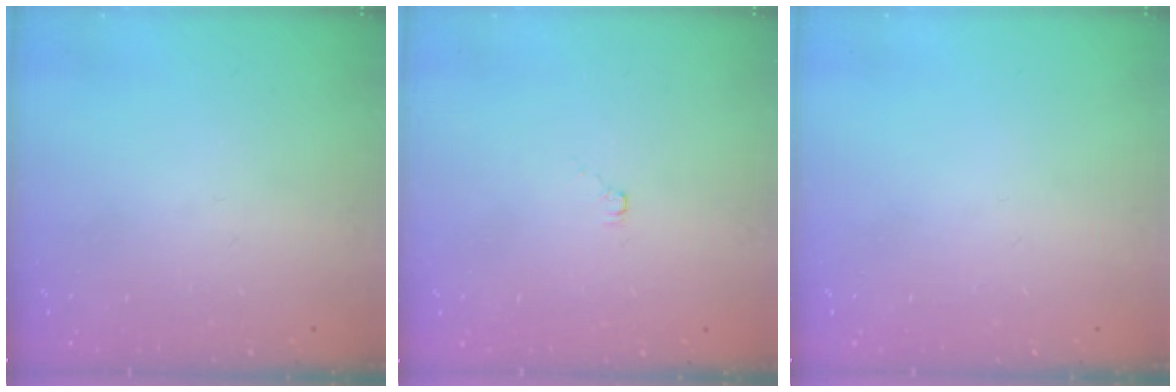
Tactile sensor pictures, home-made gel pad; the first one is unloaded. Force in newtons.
{"total": 2.4, "press": 2.4, "slide": 0.4}
{"total": 0.0}